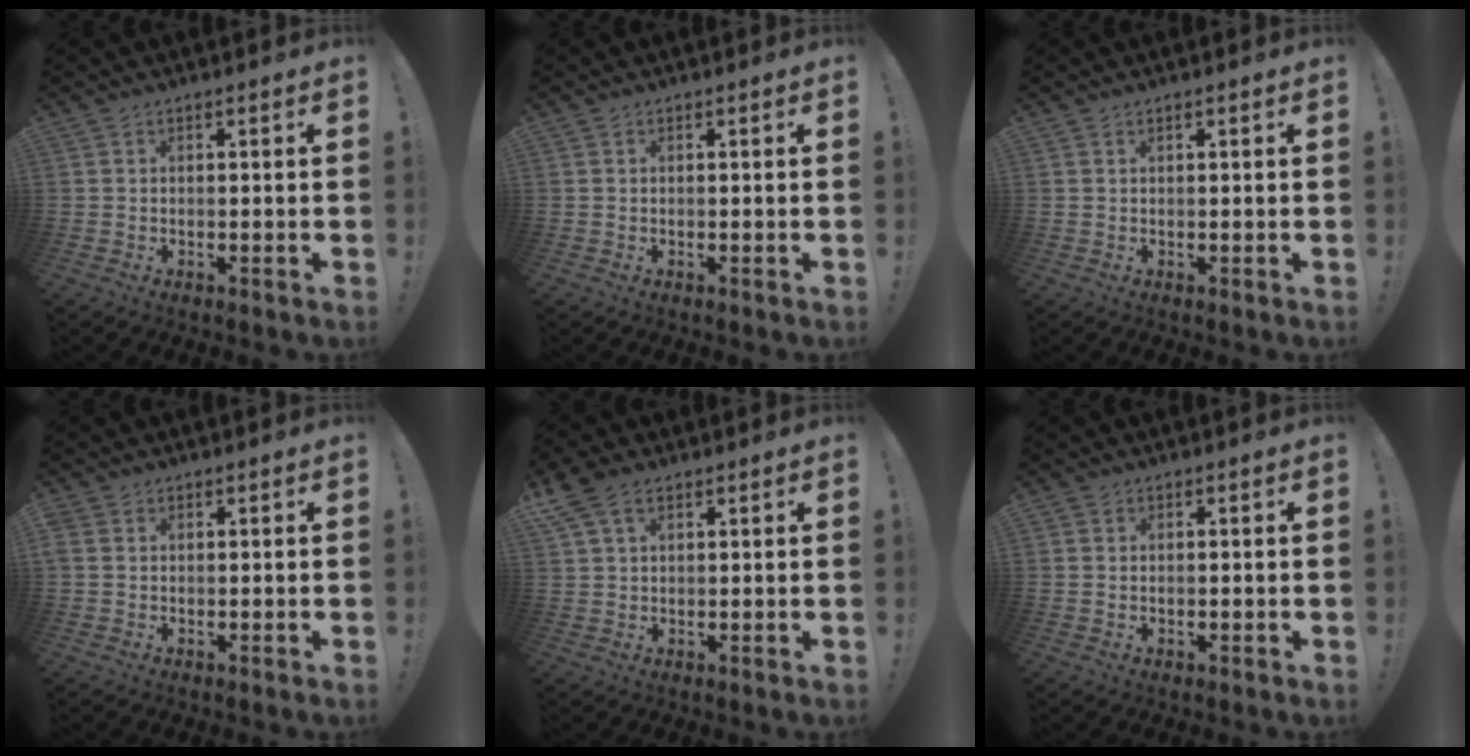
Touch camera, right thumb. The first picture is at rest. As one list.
[{"total": 0.0}, {"total": 0.6, "force": [0.5, 0.0, 0.4], "torque": [-0.009, 0.000, 0.009]}, {"total": 2.1, "force": [0.8, 1.6, 1.1], "torque": [-0.025, 0.006, 0.016]}, {"total": 6.9, "force": [3.7, 4.2, 4.0], "torque": [-0.070, -0.006, 0.074]}, {"total": 0.6, "force": [0.3, 0.6, 0.1], "torque": [0.004, -0.002, 0.004]}]